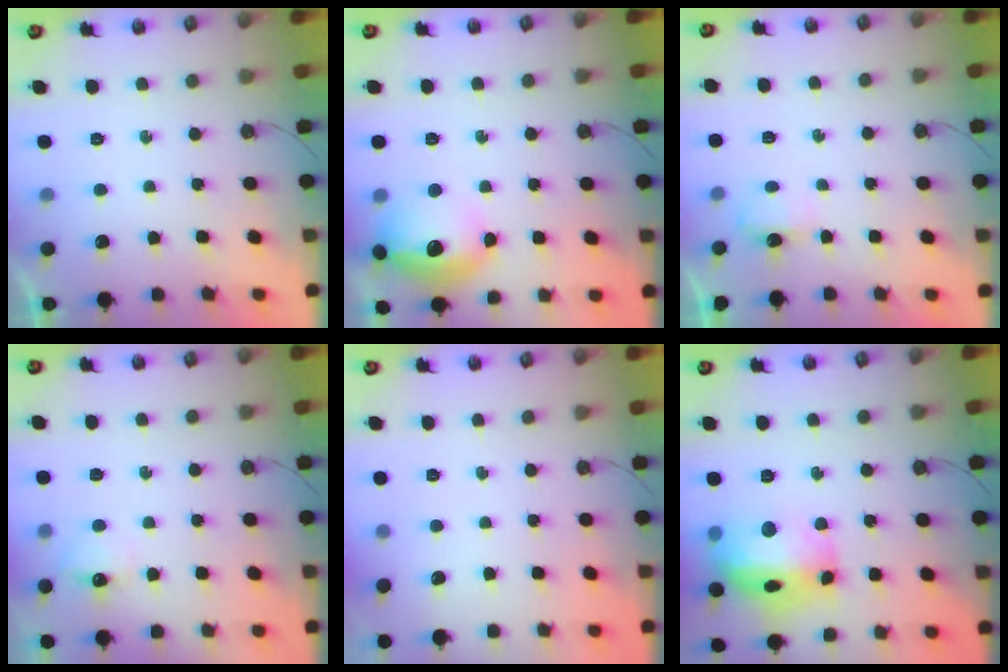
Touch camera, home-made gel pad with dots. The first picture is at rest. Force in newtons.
{"total": 16.1, "press": 16.0, "slide": 1.1}
{"total": 3.4, "press": 3.3, "slide": 0.6}
{"total": 5.8, "press": 5.7, "slide": 0.9}
{"total": 0.0}
{"total": 18.9, "press": 18.8, "slide": 1.6}